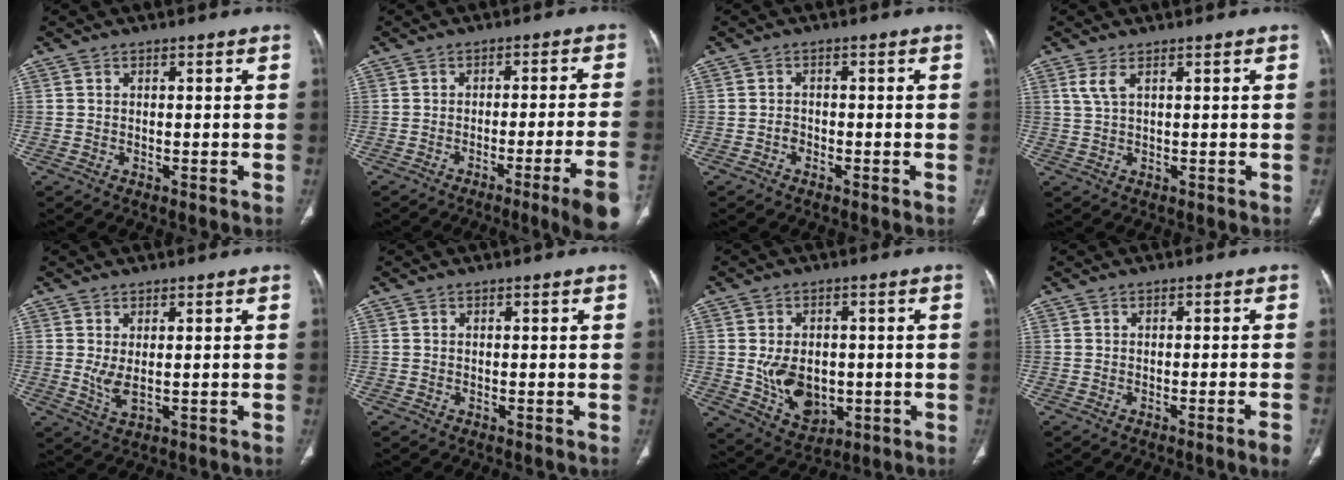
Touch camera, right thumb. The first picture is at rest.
{"total": 10.3, "force": [-5.5, -1.1, 8.6], "torque": [-0.124, 0.013, -0.079]}
{"total": 1.2, "force": [-0.8, 0.9, 0.4], "torque": [-0.004, 0.006, -0.014]}
{"total": 2.3, "force": [1.0, 0.2, 2.0], "torque": [-0.058, 0.004, 0.030]}
{"total": 3.2, "force": [0.3, 1.3, 3.0], "torque": [-0.065, -0.011, 0.016]}
{"total": 0.0}
{"total": 9.9, "force": [-0.9, 7.1, 6.8], "torque": [-0.091, -0.005, 0.008]}
{"total": 2.8, "force": [-1.7, -0.3, 2.3], "torque": [-0.038, 0.000, -0.022]}